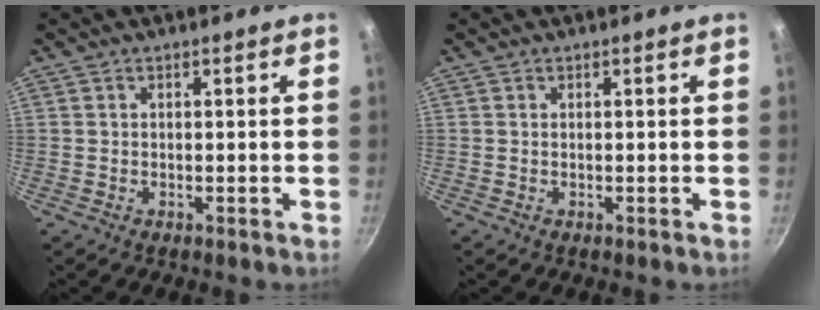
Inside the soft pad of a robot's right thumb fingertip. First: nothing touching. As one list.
[{"total": 0.0}]